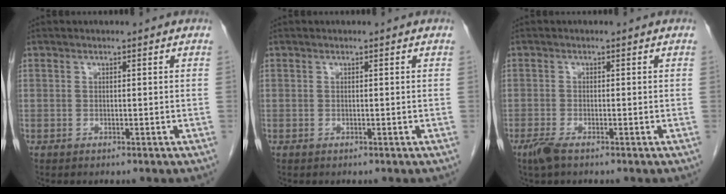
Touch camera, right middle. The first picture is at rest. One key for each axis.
{"total": 0.0}
{"total": 2.4, "fx": -1.7, "fy": 0.5, "fz": 1.6, "tx": -0.040, "ty": -0.006, "tz": -0.034}